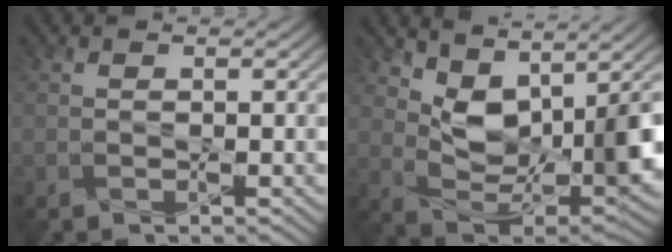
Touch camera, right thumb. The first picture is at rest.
{"total": 8.9, "force": [4.3, 4.1, 6.6], "torque": [-0.125, -0.013, 0.087]}